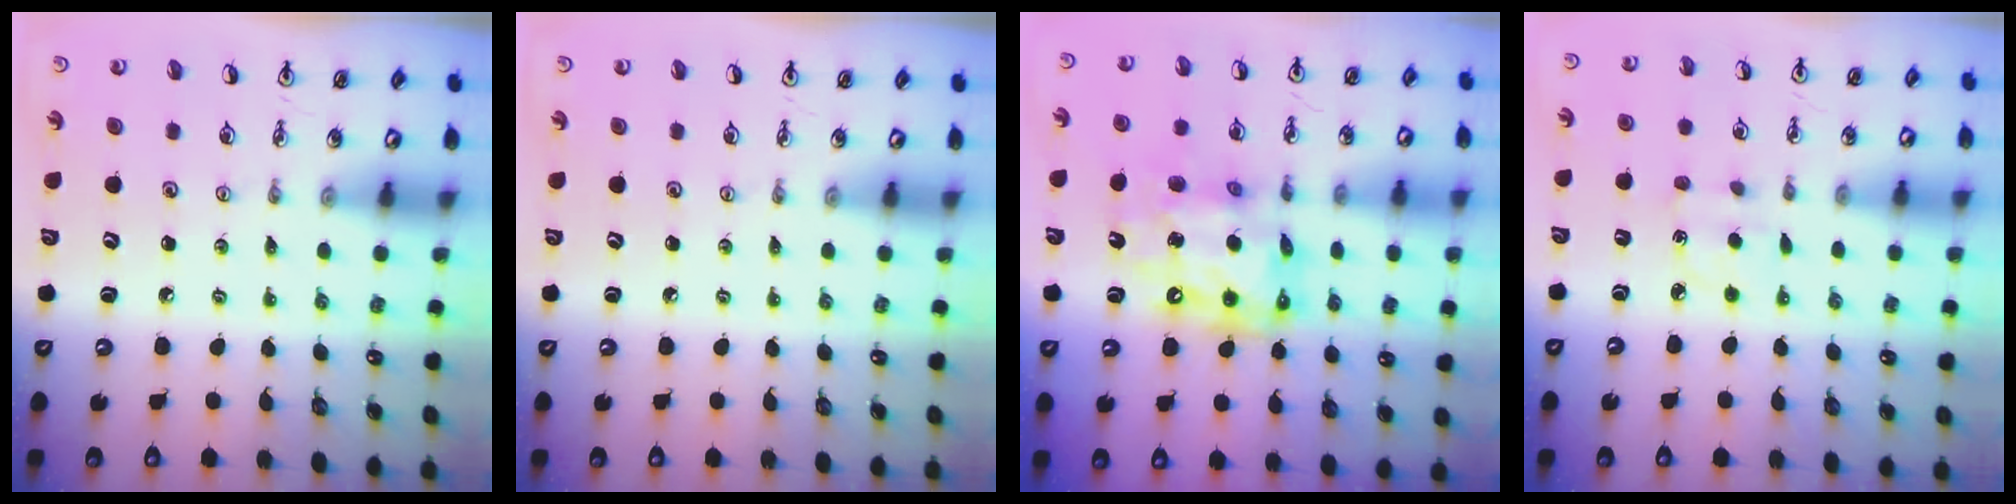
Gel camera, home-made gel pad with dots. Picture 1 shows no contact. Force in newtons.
{"total": 0.0}
{"total": 15.9, "press": 15.8, "slide": 1.7}
{"total": 4.6, "press": 4.5, "slide": 0.5}